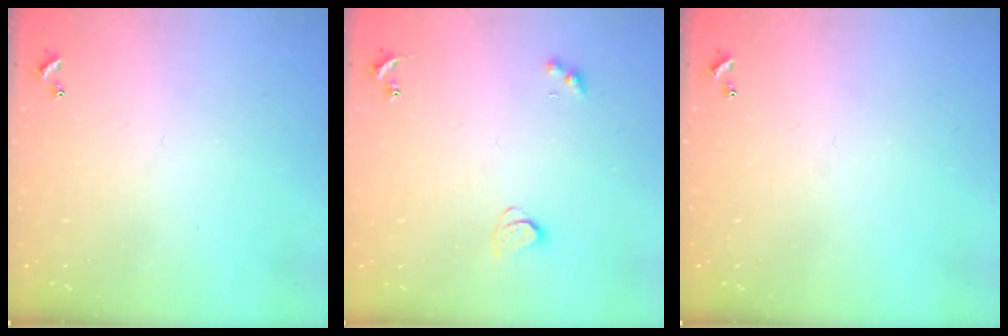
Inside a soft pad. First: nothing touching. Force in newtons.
{"total": 2.1, "press": 2.1, "slide": 0.4}
{"total": 0.0}